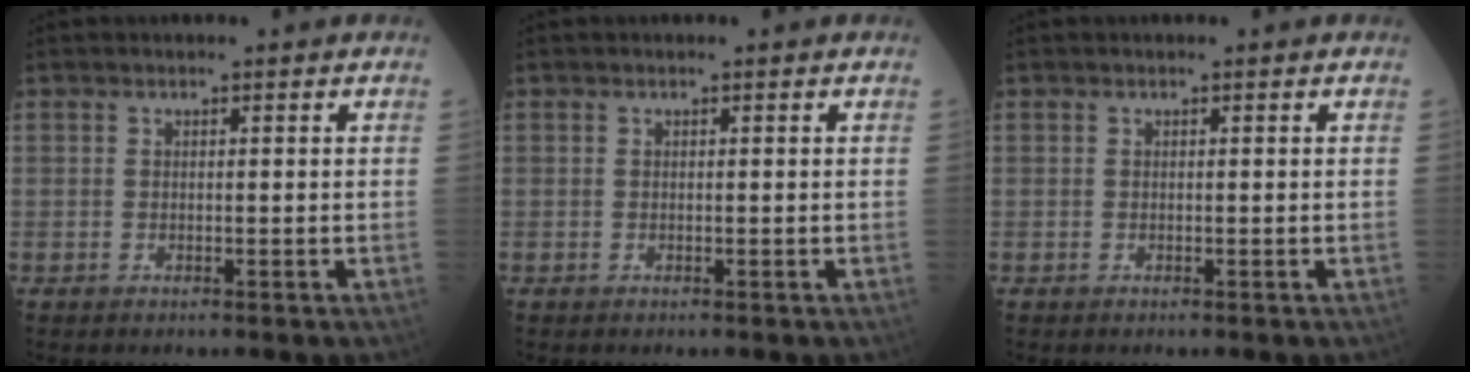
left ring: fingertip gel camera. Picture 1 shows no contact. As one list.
[{"total": 0.0}, {"total": 0.0}]